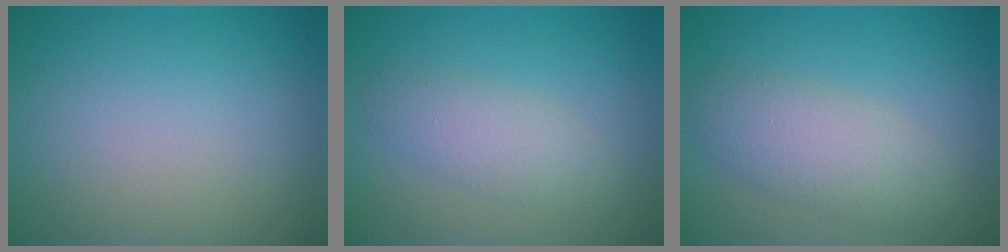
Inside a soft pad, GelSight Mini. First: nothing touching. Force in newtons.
{"total": 2.8, "press": 2.8, "slide": 0.0}
{"total": 4.1, "press": 4.1, "slide": 0.1}